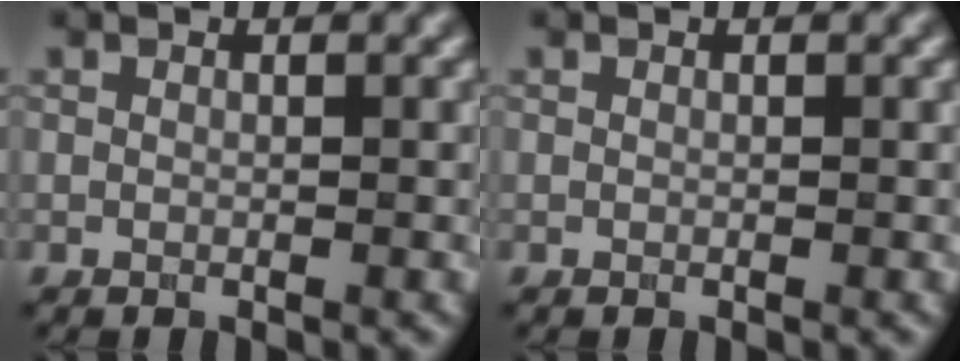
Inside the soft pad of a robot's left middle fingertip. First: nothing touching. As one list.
[{"total": 0.0}]